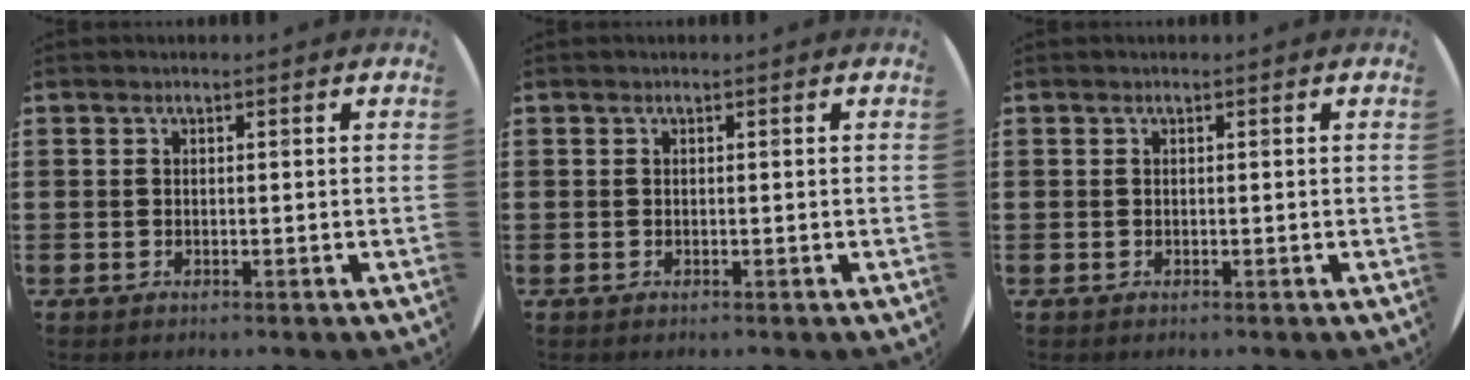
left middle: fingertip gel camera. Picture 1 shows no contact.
{"total": 0.0}
{"total": 0.0}